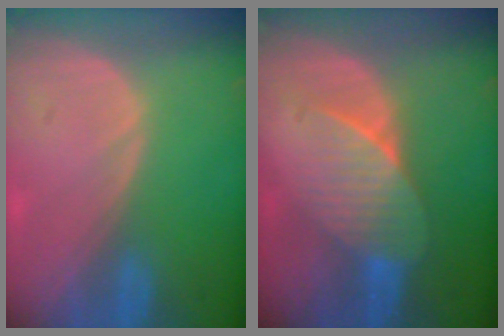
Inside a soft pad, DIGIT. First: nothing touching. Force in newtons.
{"total": 7.0, "press": 6.6, "slide": 2.3}